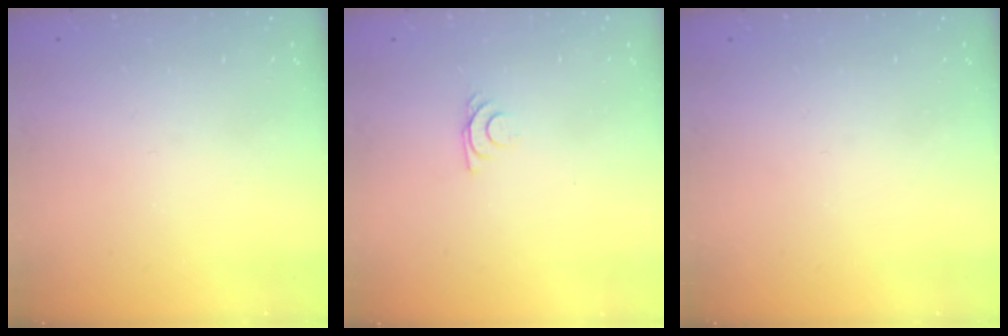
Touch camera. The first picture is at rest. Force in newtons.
{"total": 6.2, "press": 6.2, "slide": 0.8}
{"total": 0.0}